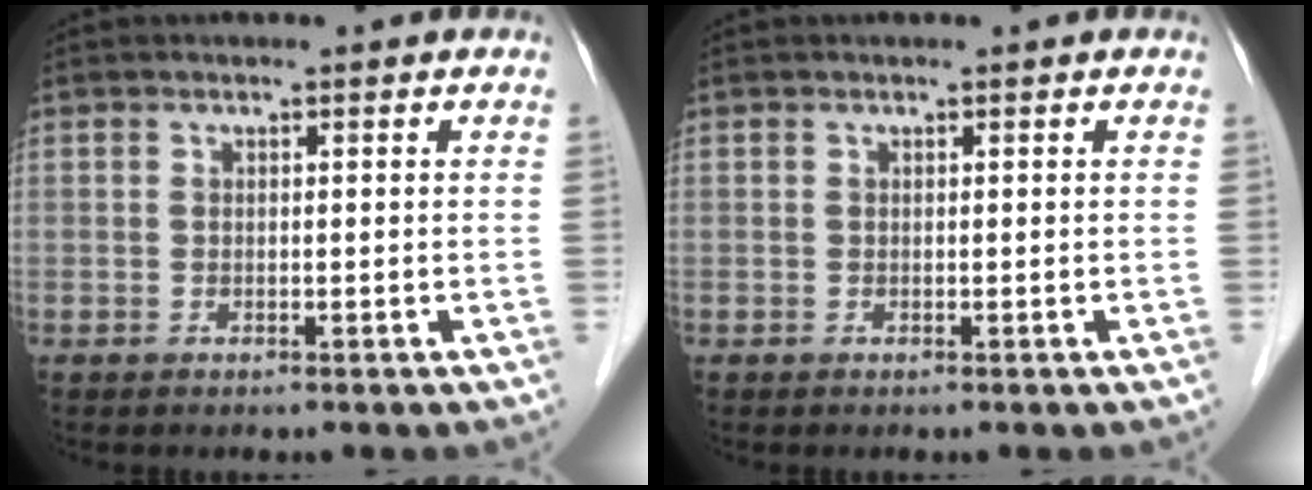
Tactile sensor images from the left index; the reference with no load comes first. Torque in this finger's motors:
{"motor_torque": [0.00, 0.00, 0.00, 0.00]}